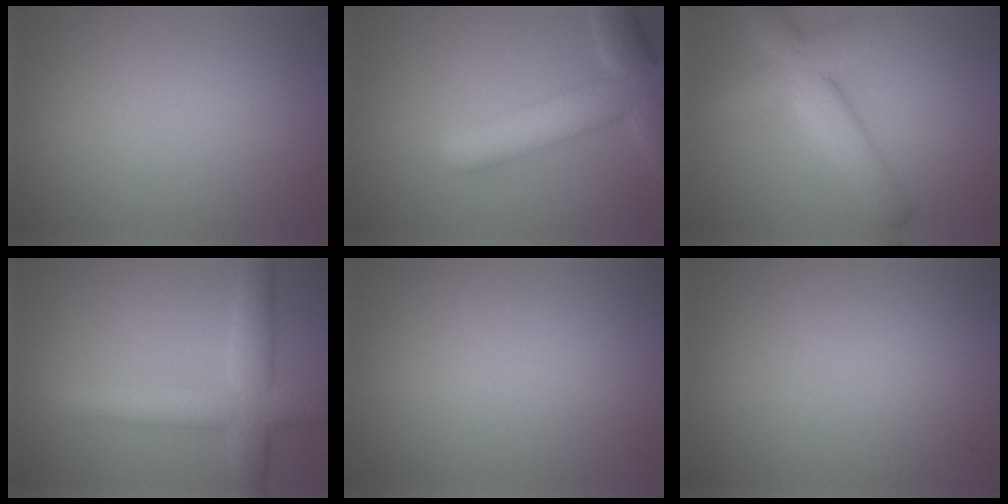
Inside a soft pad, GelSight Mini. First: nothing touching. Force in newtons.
{"total": 7.2, "press": 7.1, "slide": 0.7}
{"total": 6.7, "press": 6.7, "slide": 0.4}
{"total": 5.6, "press": 5.6, "slide": 0.2}
{"total": 0.0}
{"total": 0.0}